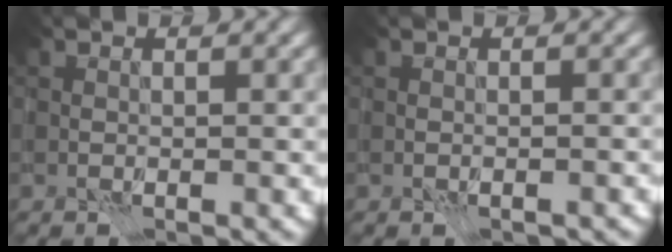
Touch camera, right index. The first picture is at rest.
{"total": 0.9, "force": [-0.7, 0.2, 0.6], "torque": [-0.011, -0.001, -0.011]}